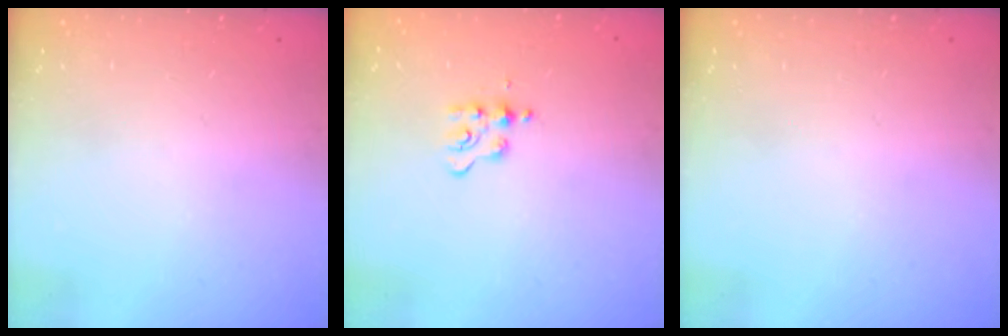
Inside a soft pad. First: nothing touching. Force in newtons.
{"total": 4.4, "press": 4.3, "slide": 0.9}
{"total": 0.0}